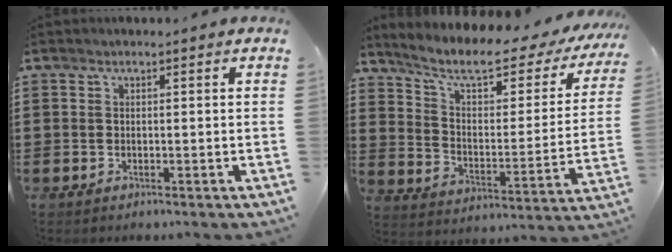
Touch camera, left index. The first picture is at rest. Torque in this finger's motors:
{"motor_torque": [2.14, 0.00, 1.05, 0.21]}